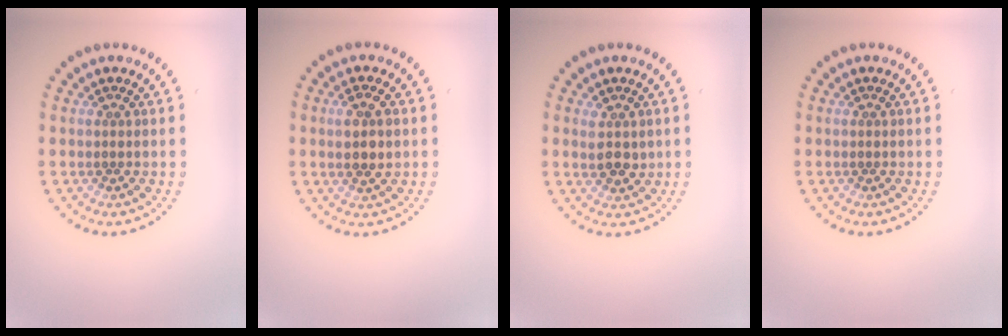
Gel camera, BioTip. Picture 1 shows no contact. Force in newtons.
{"total": 2.2, "press": 2.1, "slide": 0.5}
{"total": 2.0, "press": 1.8, "slide": 0.7}
{"total": 0.0}